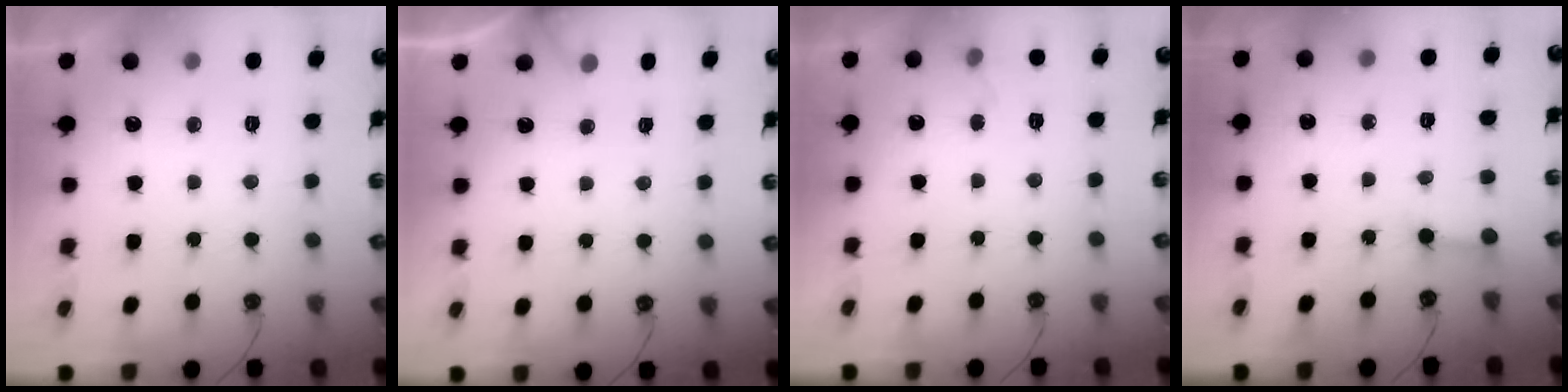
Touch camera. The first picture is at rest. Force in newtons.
{"total": 3.7, "press": 3.7, "slide": 0.3}
{"total": 4.6, "press": 4.6, "slide": 0.6}
{"total": 3.1, "press": 3.0, "slide": 0.3}